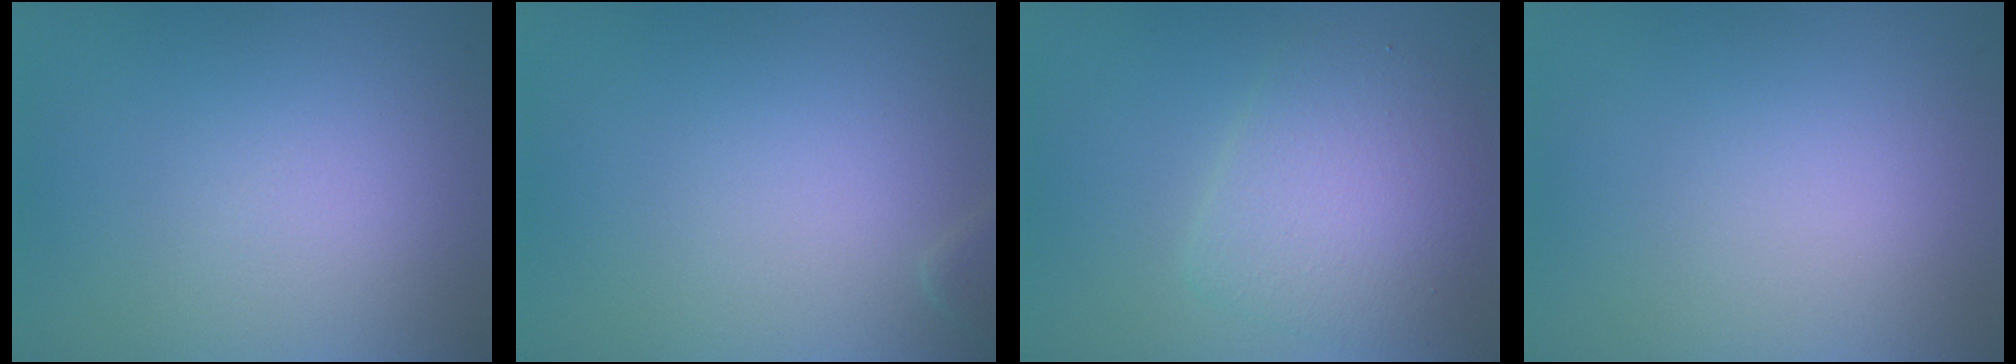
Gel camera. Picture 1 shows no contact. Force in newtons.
{"total": 0.8, "press": 0.8, "slide": 0.1}
{"total": 4.2, "press": 4.2, "slide": 0.2}
{"total": 0.0}